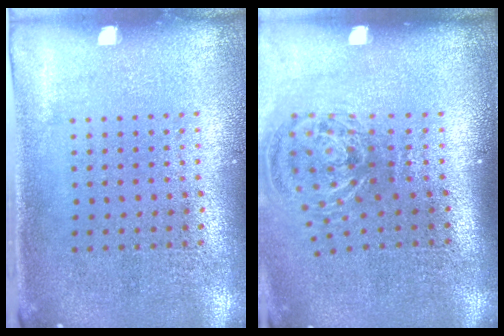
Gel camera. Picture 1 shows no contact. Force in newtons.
{"total": 1.3, "press": 1.0, "slide": 0.9}